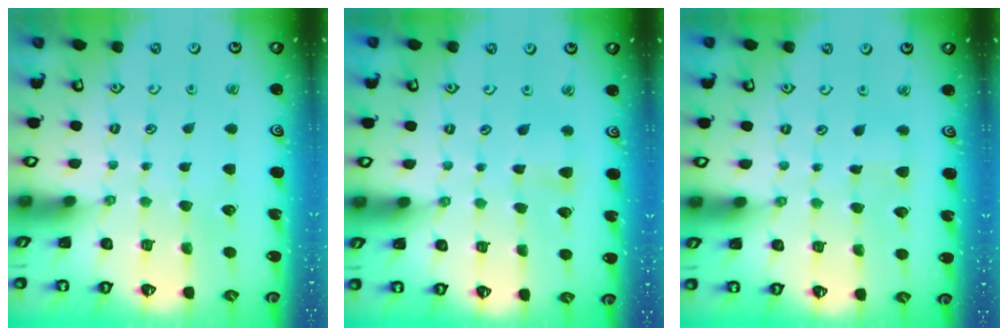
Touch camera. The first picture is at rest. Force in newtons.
{"total": 2.8, "press": 2.8, "slide": 0.5}
{"total": 2.9, "press": 2.8, "slide": 0.4}